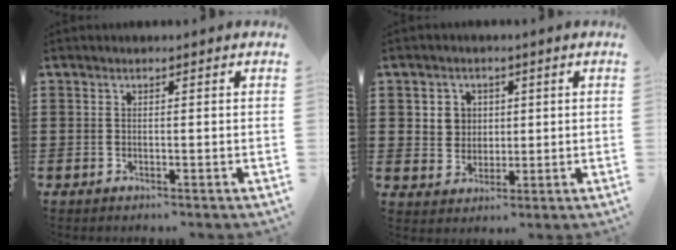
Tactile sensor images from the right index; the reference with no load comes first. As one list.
[{"total": 3.9, "force": [1.1, 3.7, 0.8], "torque": [-0.032, 0.013, 0.018]}]